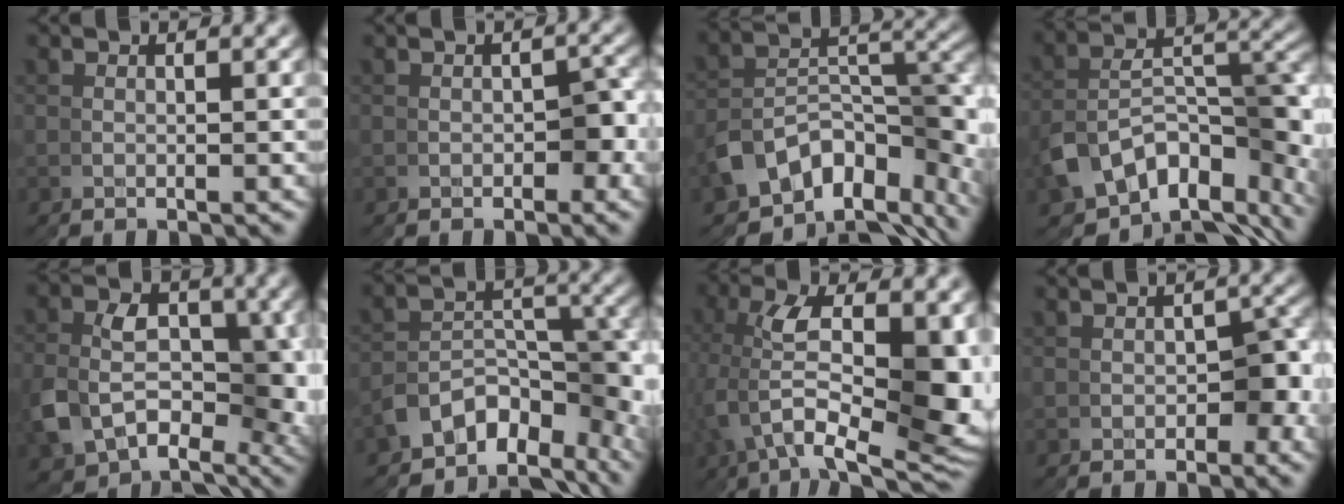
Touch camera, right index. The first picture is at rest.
{"total": 2.2, "force": [-0.7, 1.7, 1.1], "torque": [-0.021, -0.007, -0.004]}
{"total": 15.6, "force": [-4.5, 11.5, 9.6], "torque": [-0.196, -0.044, -0.055]}
{"total": 17.5, "force": [-4.1, 12.9, 11.2], "torque": [-0.226, -0.055, -0.045]}
{"total": 12.1, "force": [-3.0, 9.3, 7.2], "torque": [-0.128, -0.058, -0.031]}
{"total": 11.1, "force": [-3.5, 7.8, 7.1], "torque": [-0.120, -0.021, -0.048]}
{"total": 10.4, "force": [1.3, 4.1, 9.5], "torque": [-0.175, 0.005, 0.024]}
{"total": 3.4, "force": [-1.1, 2.6, 1.9], "torque": [-0.039, -0.017, -0.007]}